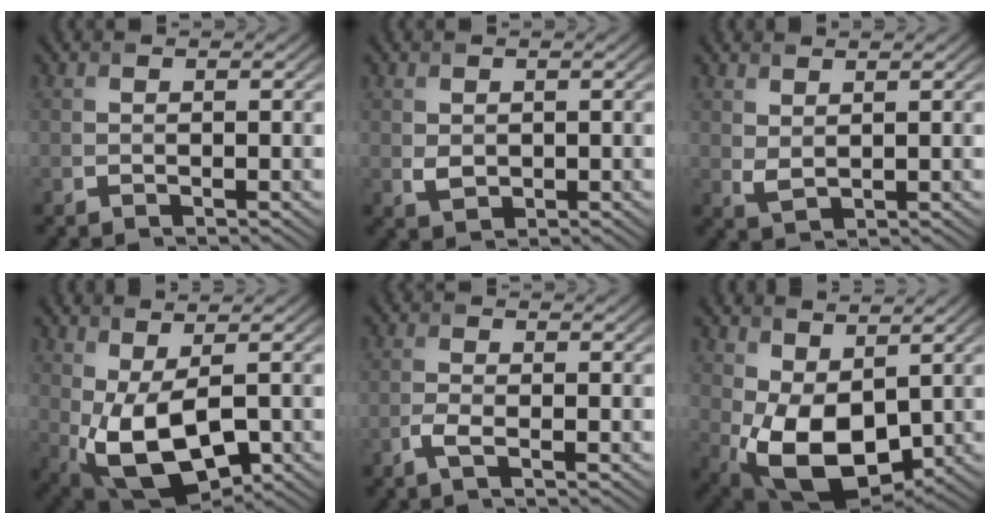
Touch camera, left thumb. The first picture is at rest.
{"total": 1.7, "force": [0.3, 1.4, 0.9], "torque": [-0.023, -0.004, 0.011]}
{"total": 2.0, "force": [1.3, 0.8, 1.2], "torque": [-0.032, -0.004, 0.031]}
{"total": 9.0, "force": [-0.8, 4.6, 7.8], "torque": [-0.171, -0.014, -0.007]}
{"total": 1.9, "force": [-1.0, 0.5, 1.5], "torque": [-0.037, 0.002, -0.025]}
{"total": 10.3, "force": [1.0, 6.3, 8.2], "torque": [-0.181, -0.016, 0.020]}